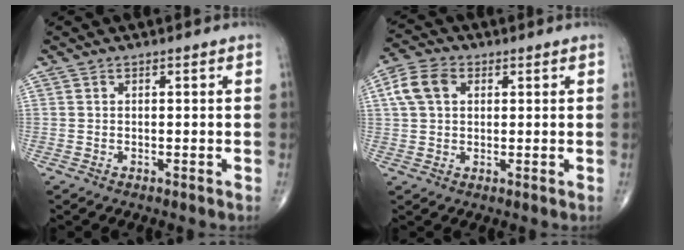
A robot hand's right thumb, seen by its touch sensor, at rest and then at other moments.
{"total": 6.9, "force": [1.9, 4.9, 4.5], "torque": [-0.089, 0.014, 0.034]}